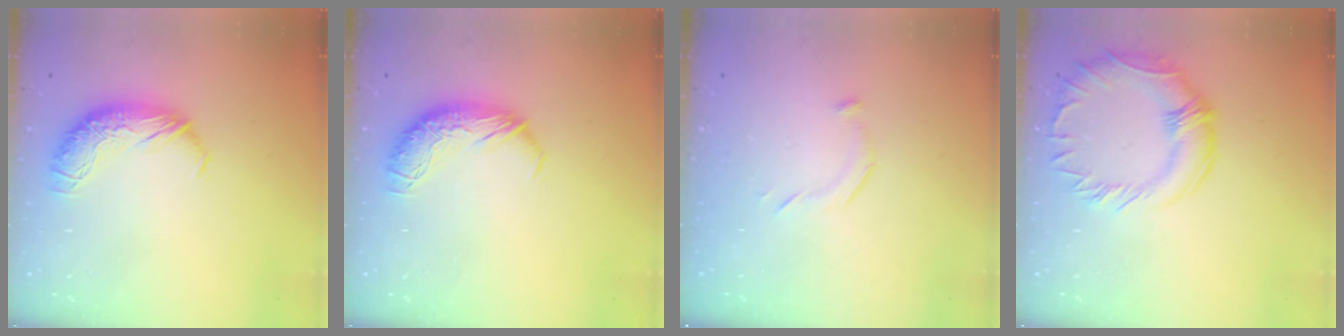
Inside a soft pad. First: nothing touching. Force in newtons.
{"total": 0.0}
{"total": 7.7, "press": 7.6, "slide": 0.7}
{"total": 6.6, "press": 6.4, "slide": 1.7}